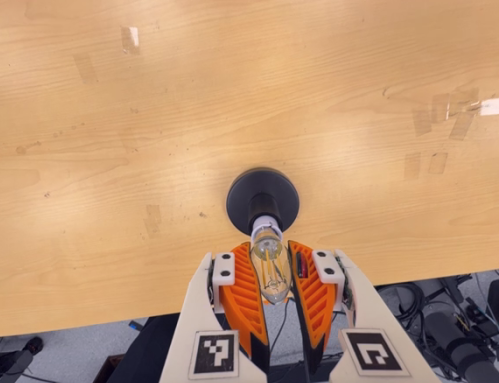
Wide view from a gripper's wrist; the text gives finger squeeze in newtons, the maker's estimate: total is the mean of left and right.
{"total": 19.5, "left": 23.6, "right": 15.3}